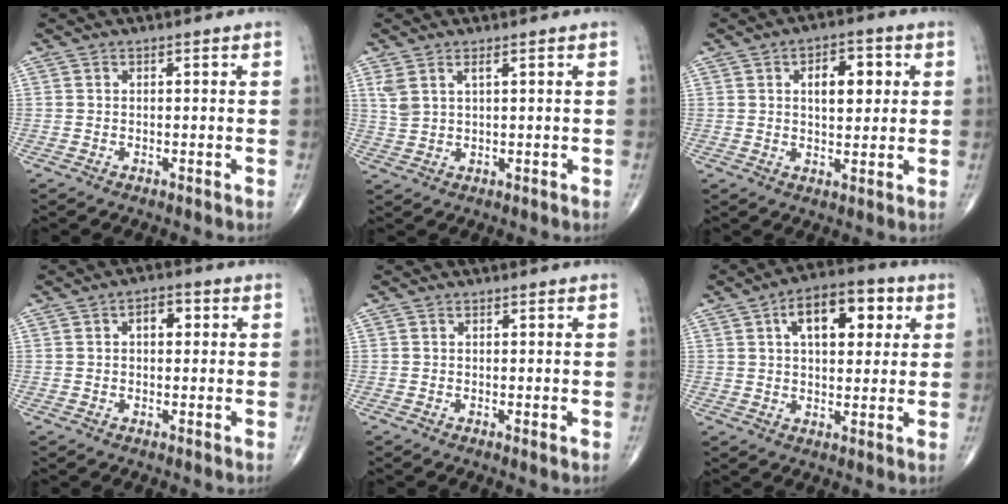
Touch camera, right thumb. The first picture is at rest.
{"total": 3.5, "force": [1.8, 1.1, 2.7], "torque": [-0.065, -0.002, 0.046]}
{"total": 7.8, "force": [2.1, 4.2, 6.3], "torque": [-0.066, -0.003, 0.030]}
{"total": 3.7, "force": [0.9, 2.2, 2.8], "torque": [-0.031, 0.009, 0.010]}
{"total": 0.6, "force": [0.1, 0.1, 0.6], "torque": [-0.014, -0.004, 0.000]}
{"total": 12.8, "force": [4.3, 6.7, 10.0], "torque": [-0.121, 0.010, 0.061]}